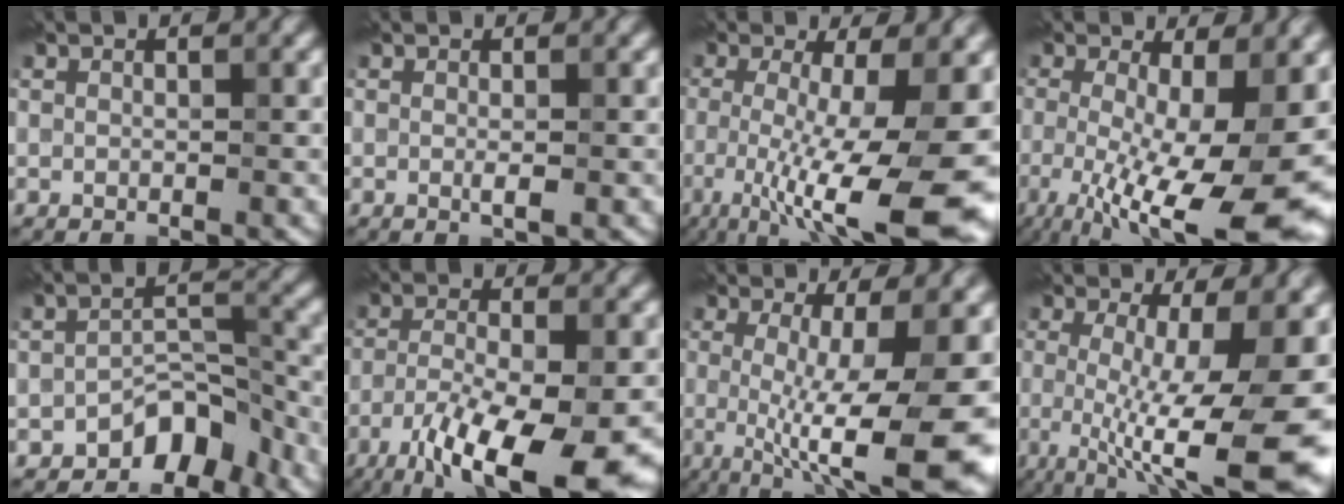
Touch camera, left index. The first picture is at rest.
{"total": 0.9, "force": [-0.1, 0.1, 0.9], "torque": [-0.016, -0.003, -0.001]}
{"total": 13.1, "force": [-4.1, 3.2, 12.0], "torque": [-0.202, -0.023, -0.063]}
{"total": 13.5, "force": [-3.8, 3.5, 12.4], "torque": [-0.181, -0.020, -0.059]}
{"total": 5.0, "force": [-3.5, 2.6, 2.4], "torque": [-0.020, 0.010, -0.064]}
{"total": 12.1, "force": [-6.6, 3.3, 9.6], "torque": [-0.184, -0.022, -0.117]}
{"total": 13.0, "force": [-2.0, 3.2, 12.5], "torque": [-0.176, -0.020, -0.028]}
{"total": 14.4, "force": [-2.5, 3.7, 13.7], "torque": [-0.191, -0.012, -0.040]}